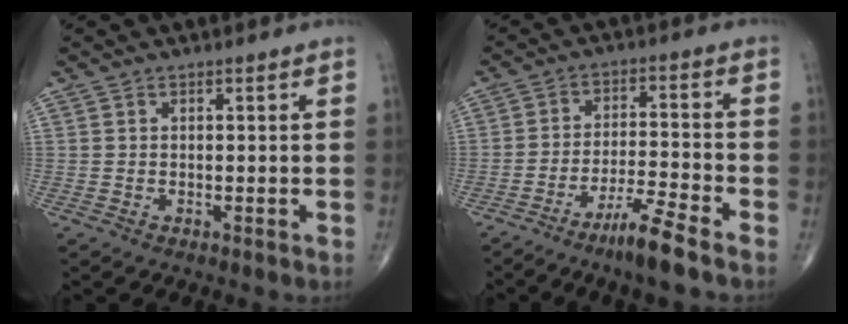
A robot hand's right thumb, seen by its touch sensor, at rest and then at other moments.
{"total": 8.0, "force": [-5.8, 0.1, 5.5], "torque": [-0.108, 0.030, -0.111]}